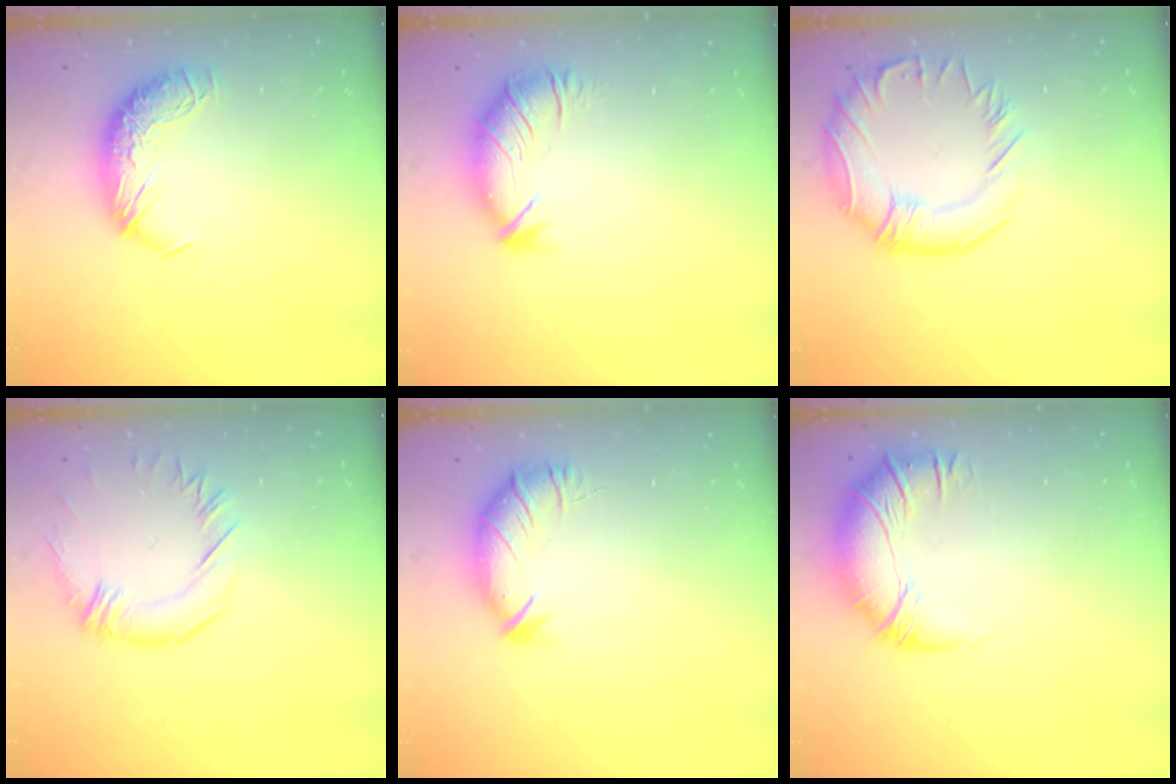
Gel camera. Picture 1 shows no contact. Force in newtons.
{"total": 2.7, "press": 2.0, "slide": 1.8}
{"total": 4.9, "press": 4.4, "slide": 2.1}
{"total": 0.9, "press": 0.1, "slide": 0.9}
{"total": 3.2, "press": 2.5, "slide": 1.9}
{"total": 3.2, "press": 1.4, "slide": 2.9}